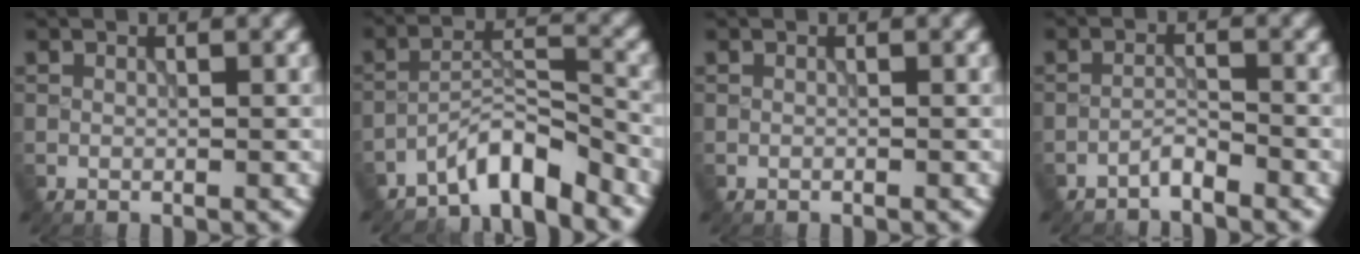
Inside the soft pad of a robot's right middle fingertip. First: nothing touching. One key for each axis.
{"total": 4.9, "fx": -4.2, "fy": 1.0, "fz": 2.4, "tx": -0.035, "ty": 0.010, "tz": -0.083}
{"total": 0.0}
{"total": 1.5, "fx": -1.4, "fy": 0.1, "fz": 0.5, "tx": -0.005, "ty": 0.008, "tz": -0.029}